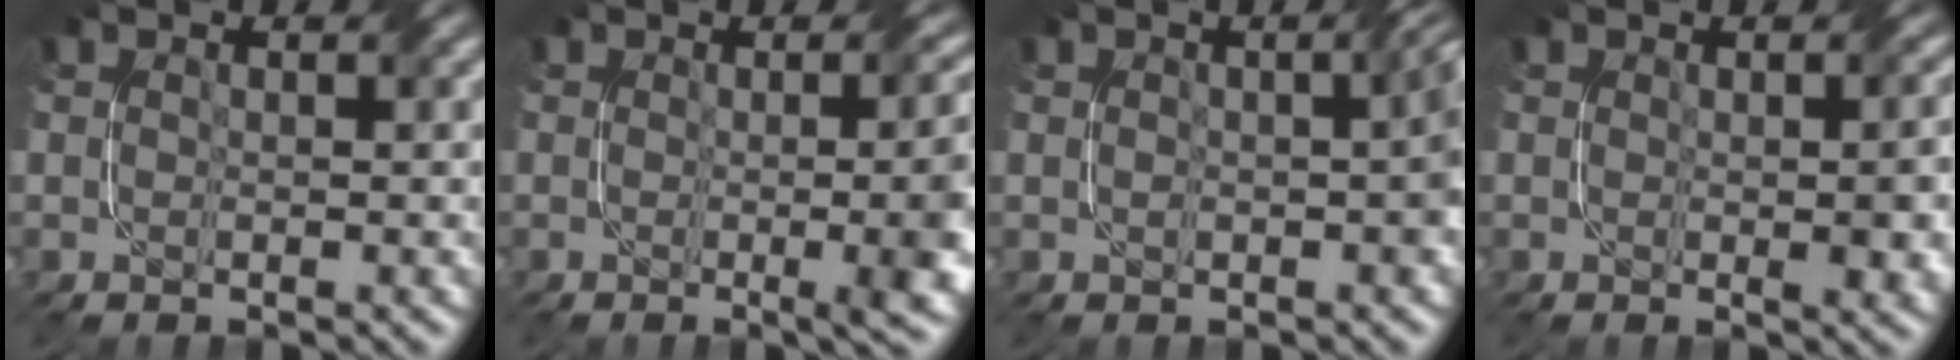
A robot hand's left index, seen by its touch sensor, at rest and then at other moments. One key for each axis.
{"total": 9.1, "fx": -0.5, "fy": 3.4, "fz": 8.4, "tx": -0.054, "ty": 0.006, "tz": -0.008}
{"total": 3.2, "fx": -0.1, "fy": 0.7, "fz": 3.1, "tx": -0.046, "ty": 0.009, "tz": -0.001}
{"total": 3.7, "fx": -0.1, "fy": 0.9, "fz": 3.6, "tx": -0.039, "ty": 0.007, "tz": 0.002}